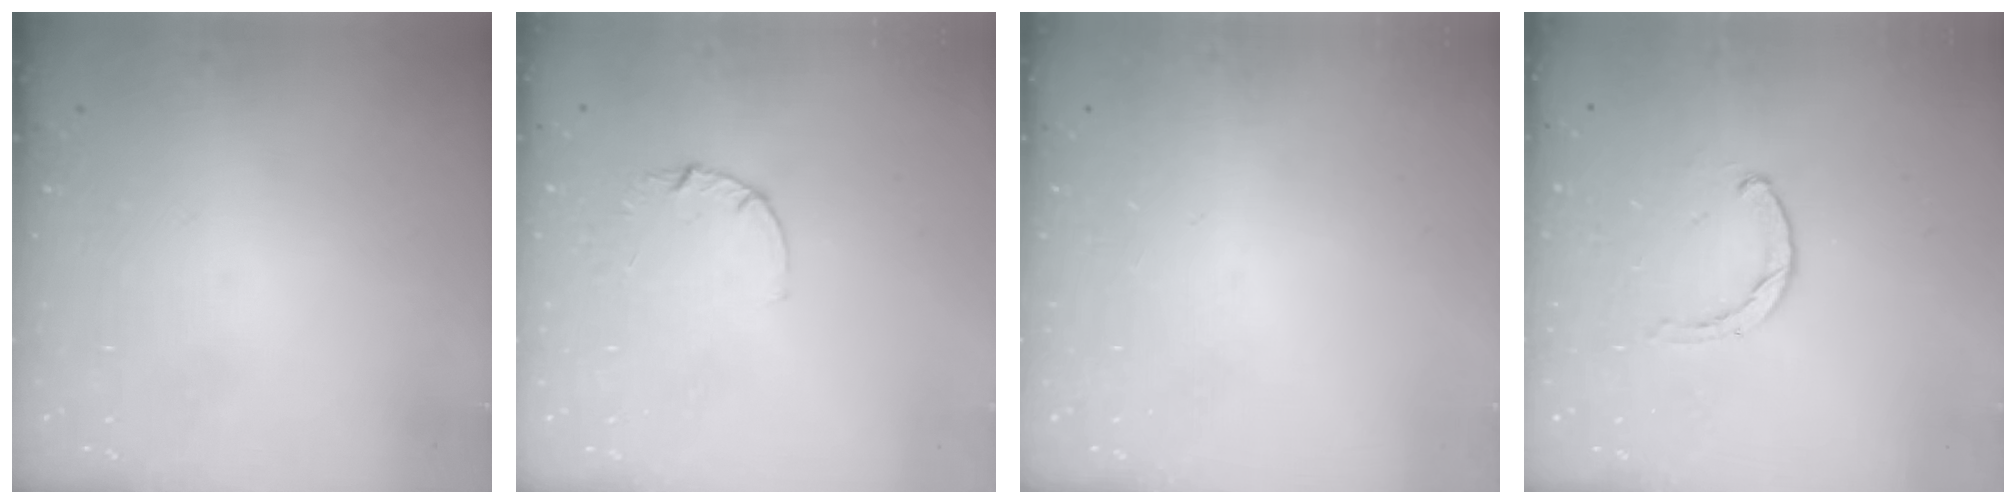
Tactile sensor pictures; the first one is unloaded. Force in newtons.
{"total": 2.8, "press": 2.8, "slide": 0.3}
{"total": 0.0}
{"total": 0.6, "press": 0.6, "slide": 0.2}